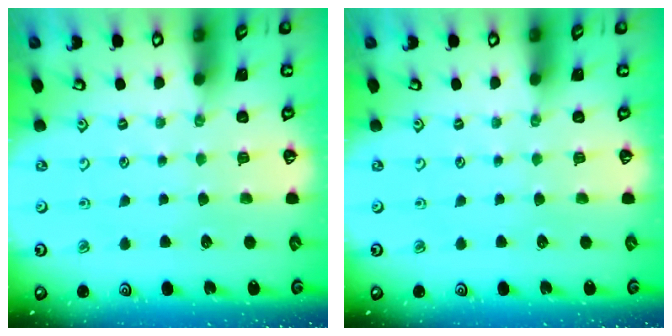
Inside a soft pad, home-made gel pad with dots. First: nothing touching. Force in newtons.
{"total": 0.0}